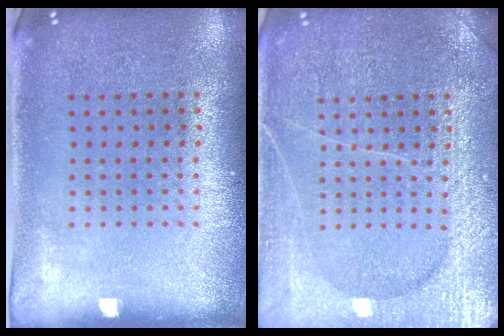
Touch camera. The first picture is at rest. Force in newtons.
{"total": 6.1, "press": 6.0, "slide": 0.9}